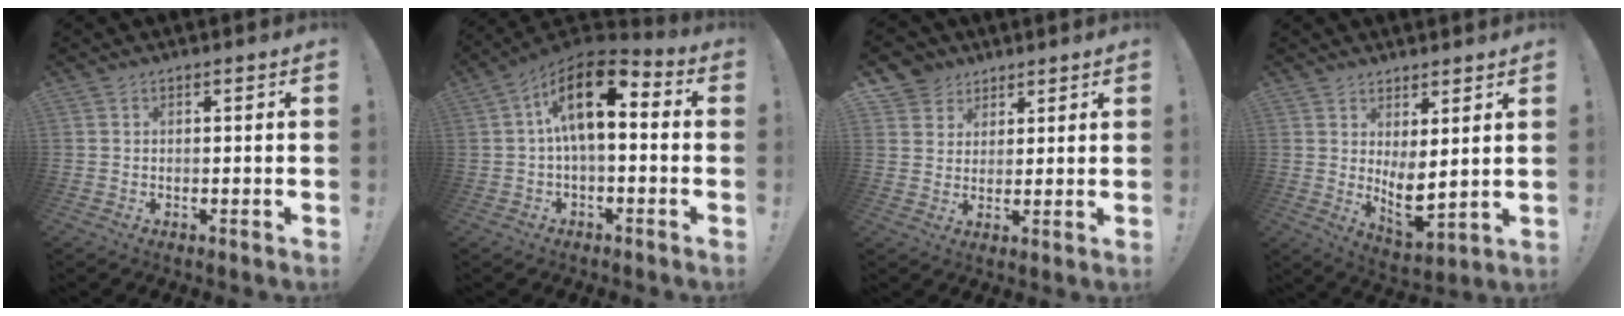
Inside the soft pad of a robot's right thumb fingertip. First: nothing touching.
{"total": 14.6, "force": [3.3, 6.6, 12.6], "torque": [-0.218, -0.012, 0.053]}
{"total": 5.7, "force": [3.5, 4.4, 0.3], "torque": [-0.007, -0.025, 0.070]}
{"total": 7.4, "force": [2.8, 2.5, 6.4], "torque": [-0.086, -0.045, 0.057]}